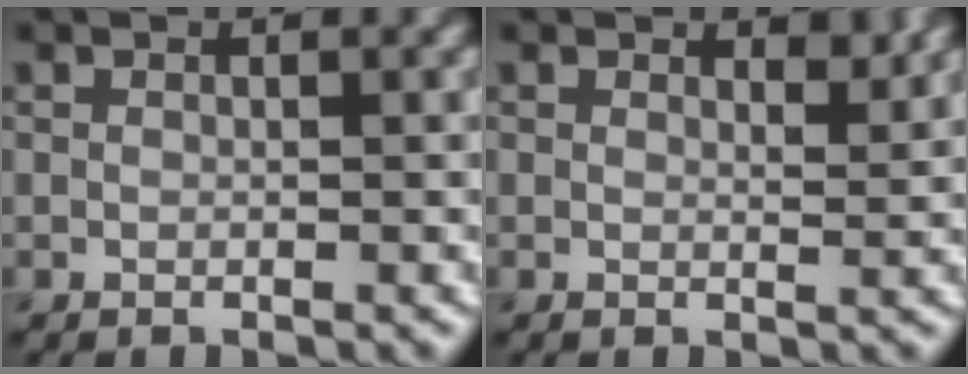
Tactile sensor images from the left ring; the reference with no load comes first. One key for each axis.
{"total": 1.4, "fx": 1.2, "fy": 0.4, "fz": 0.6, "tx": -0.008, "ty": -0.002, "tz": 0.017}